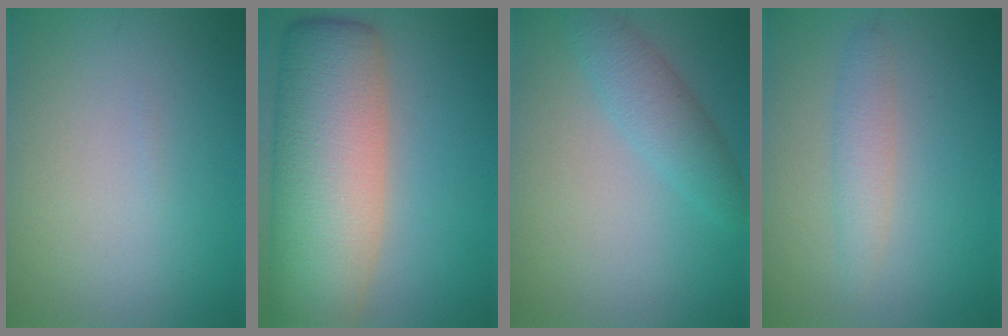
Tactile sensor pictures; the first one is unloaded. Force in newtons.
{"total": 12.8, "press": 12.8, "slide": 0.9}
{"total": 3.0, "press": 3.0, "slide": 0.1}
{"total": 2.0, "press": 2.0, "slide": 0.1}